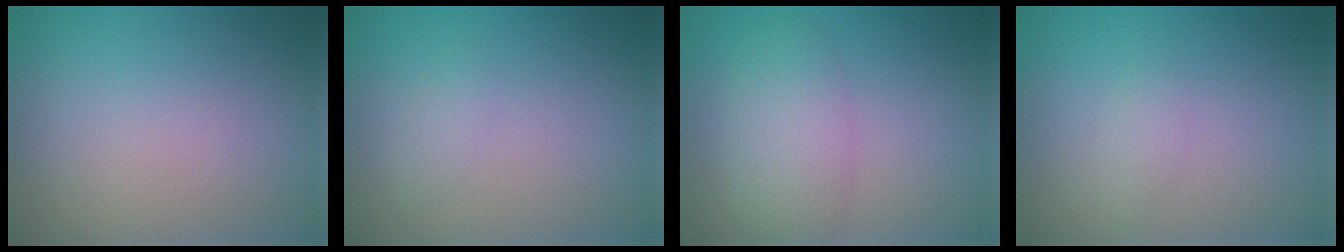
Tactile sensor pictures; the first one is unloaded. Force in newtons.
{"total": 1.0, "press": 1.0, "slide": 0.1}
{"total": 4.2, "press": 4.2, "slide": 0.2}
{"total": 1.0, "press": 1.0, "slide": 0.1}